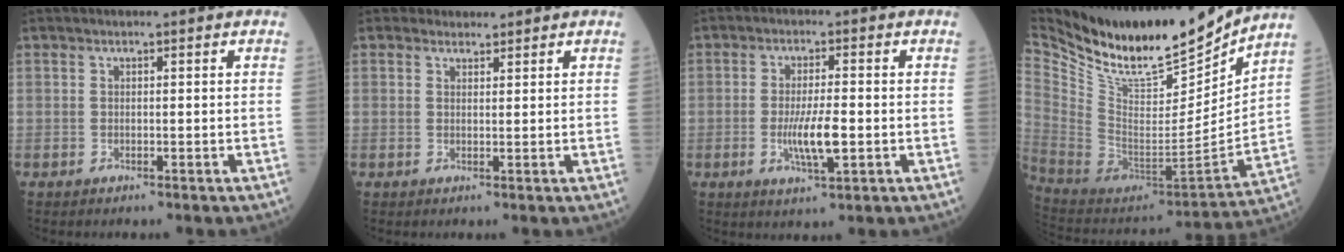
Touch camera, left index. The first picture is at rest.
{"total": 1.8, "force": [1.6, 0.8, -0.3], "torque": [0.005, 0.004, 0.022]}
{"total": 5.8, "force": [-1.1, 0.9, 5.6], "torque": [-0.114, -0.010, -0.019]}
{"total": 21.0, "force": [18.5, 4.1, 9.0], "torque": [-0.179, -0.042, 0.327]}